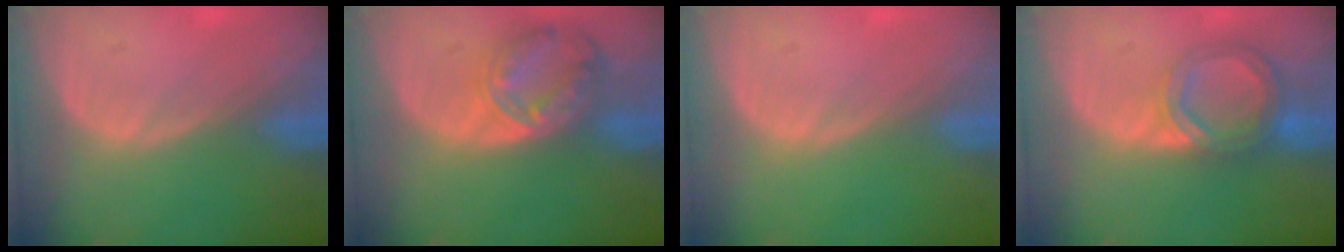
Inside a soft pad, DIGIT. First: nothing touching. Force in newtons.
{"total": 8.3, "press": 7.1, "slide": 4.2}
{"total": 0.0}
{"total": 6.5, "press": 5.8, "slide": 3.1}